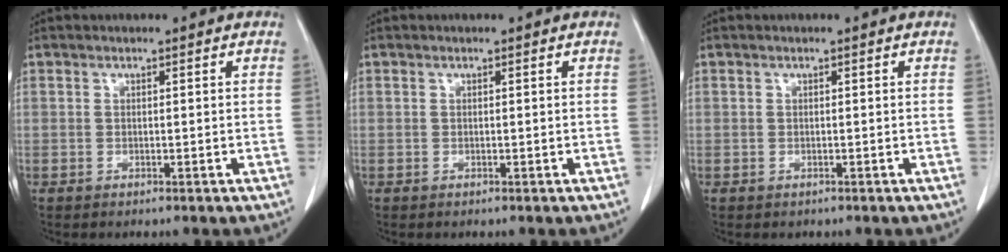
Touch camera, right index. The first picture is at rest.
{"total": 0.0}
{"total": 0.5, "force": [-0.2, 0.5, 0.0], "torque": [0.000, 0.006, -0.005]}